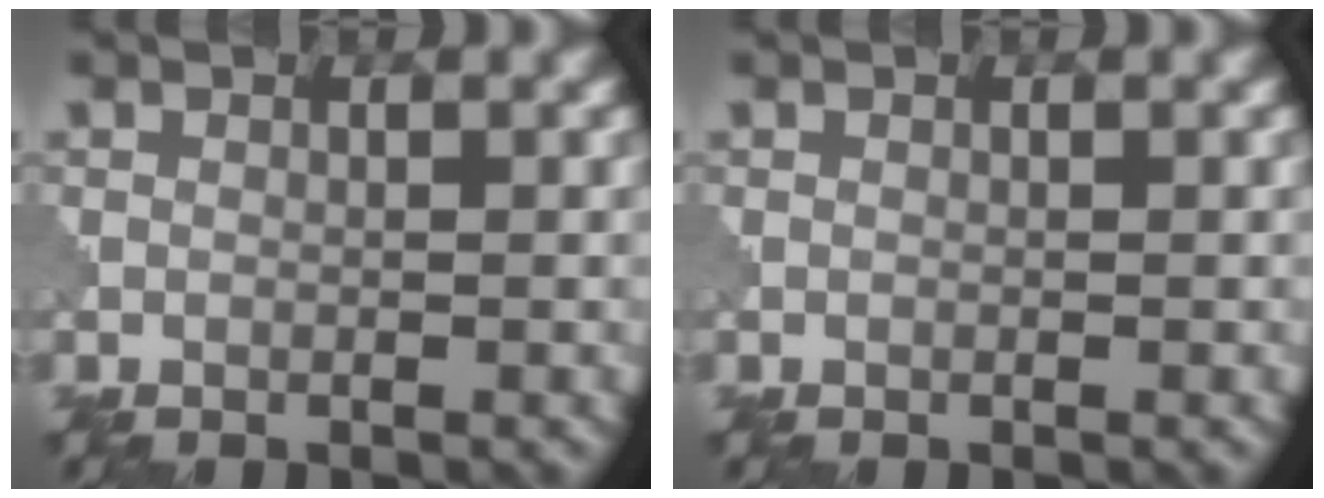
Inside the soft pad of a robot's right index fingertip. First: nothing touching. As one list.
[{"total": 0.0}]